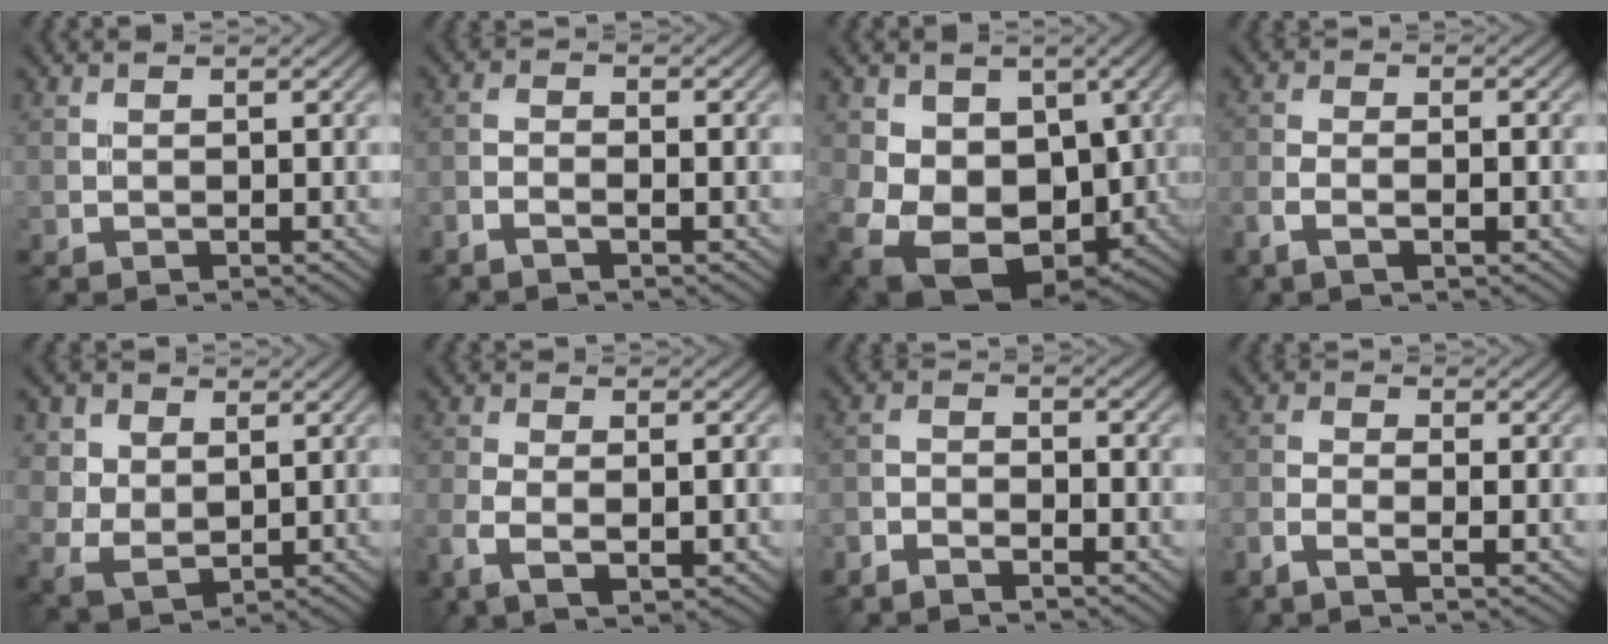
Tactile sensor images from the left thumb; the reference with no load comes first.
{"total": 2.2, "force": [-1.5, 0.6, 1.4], "torque": [-0.034, -0.002, -0.038]}
{"total": 15.0, "force": [-2.4, 11.6, 9.2], "torque": [-0.181, -0.042, -0.024]}
{"total": 3.6, "force": [-1.8, 1.2, 2.9], "torque": [-0.064, -0.002, -0.040]}
{"total": 7.7, "force": [3.7, 5.7, 3.5], "torque": [-0.137, -0.002, 0.086]}
{"total": 5.5, "force": [-1.9, 2.5, 4.5], "torque": [-0.095, -0.008, -0.036]}
{"total": 3.3, "force": [-2.7, 0.9, 1.5], "torque": [-0.035, -0.004, -0.063]}
{"total": 2.9, "force": [-1.6, 0.9, 2.3], "torque": [-0.054, -0.004, -0.040]}